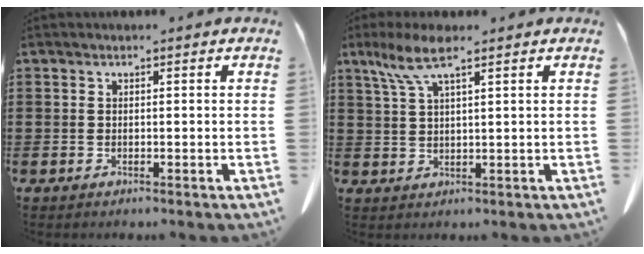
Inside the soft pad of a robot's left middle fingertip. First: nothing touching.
{"total": 5.8, "force": [3.5, 1.0, 4.5], "torque": [-0.096, 0.000, 0.062]}